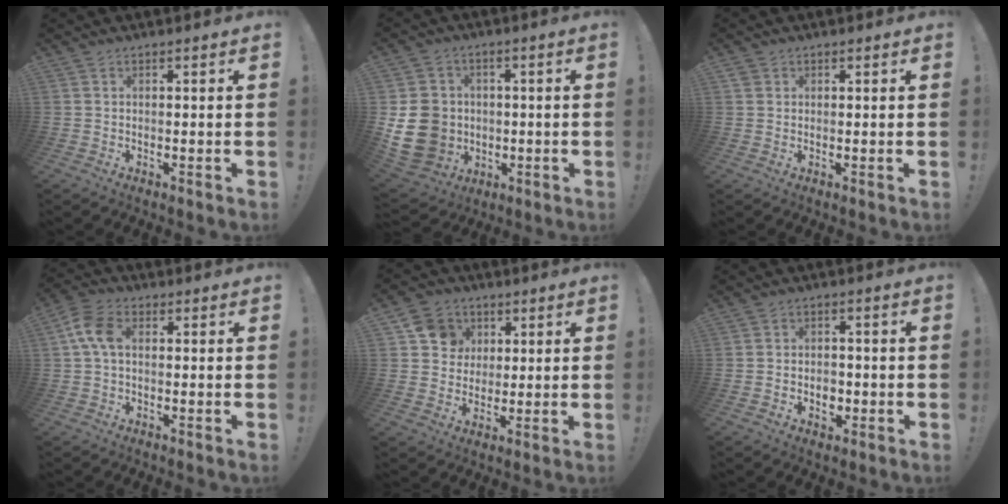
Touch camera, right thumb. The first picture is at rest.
{"total": 15.4, "force": [-1.8, 13.4, 7.4], "torque": [-0.147, 0.017, -0.022]}
{"total": 1.5, "force": [0.9, 1.2, 0.4], "torque": [-0.006, 0.000, 0.017]}
{"total": 7.6, "force": [0.9, 5.0, 5.6], "torque": [-0.117, 0.016, 0.020]}
{"total": 9.9, "force": [3.4, 8.9, 2.6], "torque": [-0.029, -0.013, 0.071]}
{"total": 4.6, "force": [-1.6, 3.8, 2.1], "torque": [-0.017, 0.006, -0.030]}